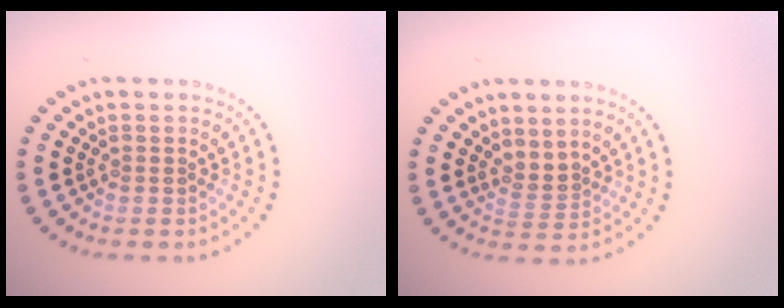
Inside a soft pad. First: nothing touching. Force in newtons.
{"total": 1.7, "press": 1.1, "slide": 1.3}